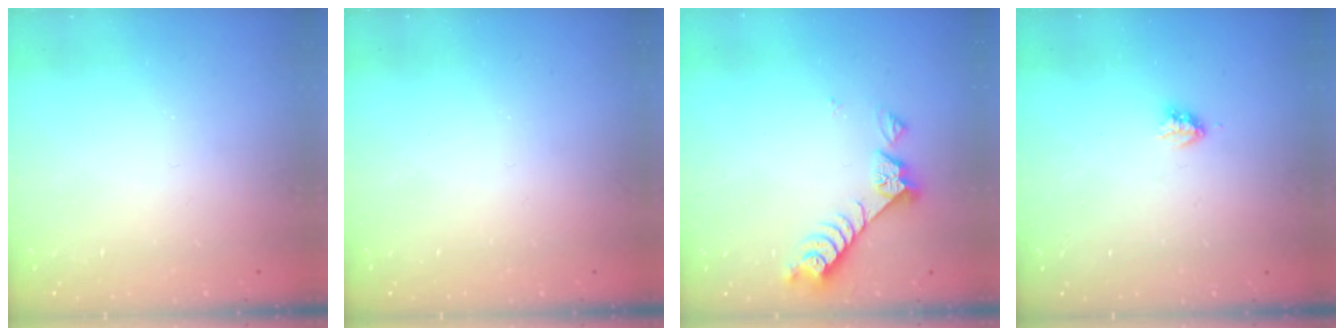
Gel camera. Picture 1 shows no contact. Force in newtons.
{"total": 0.0}
{"total": 7.4, "press": 7.4, "slide": 0.4}
{"total": 2.9, "press": 2.9, "slide": 0.5}